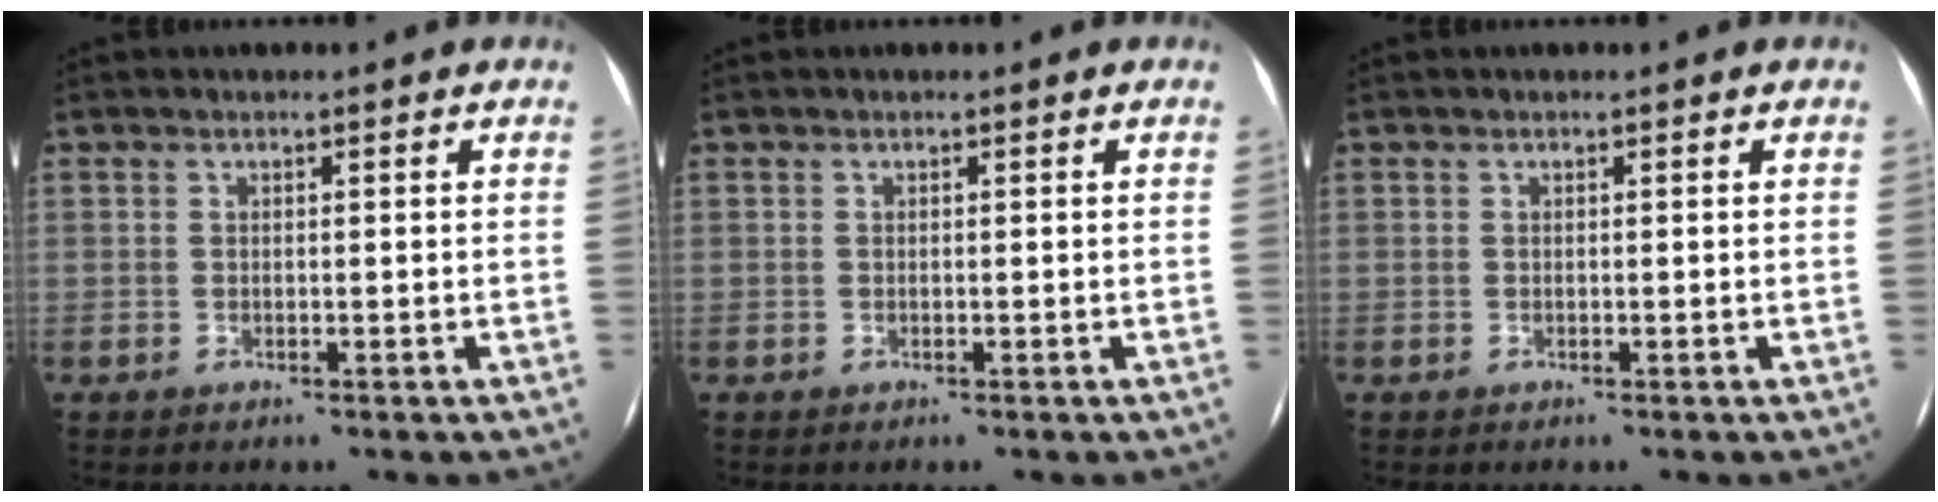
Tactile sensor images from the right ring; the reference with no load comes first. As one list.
[{"total": 0.0}, {"total": 0.0}]